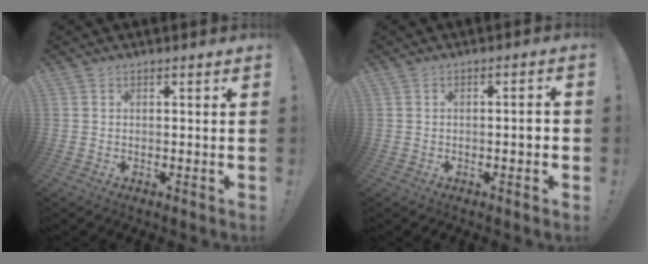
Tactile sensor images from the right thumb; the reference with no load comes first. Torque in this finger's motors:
{"motor_torque": [-0.18, -0.37, 0.04, 0.23, 0.08]}